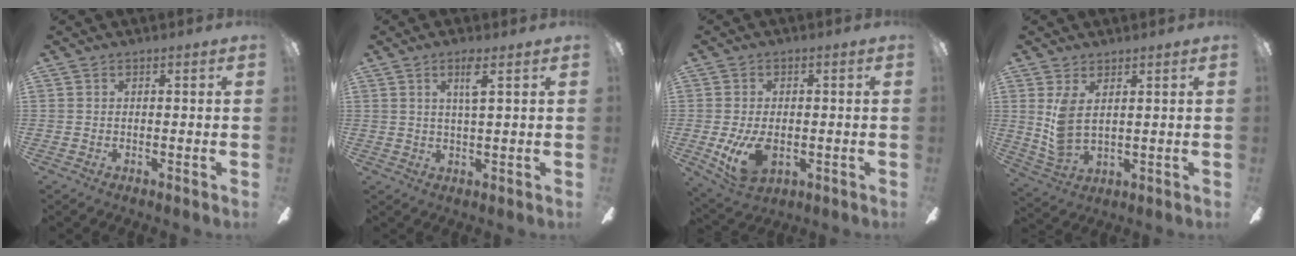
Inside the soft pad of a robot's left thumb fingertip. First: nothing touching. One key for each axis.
{"total": 4.3, "fx": 2.2, "fy": 0.6, "fz": 3.7, "tx": -0.063, "ty": -0.004, "tz": 0.031}
{"total": 10.2, "fx": -2.1, "fy": 6.2, "fz": 7.8, "tx": -0.148, "ty": -0.007, "tz": -0.034}
{"total": 6.3, "fx": 2.4, "fy": 3.2, "fz": 4.9, "tx": -0.109, "ty": -0.016, "tz": 0.042}